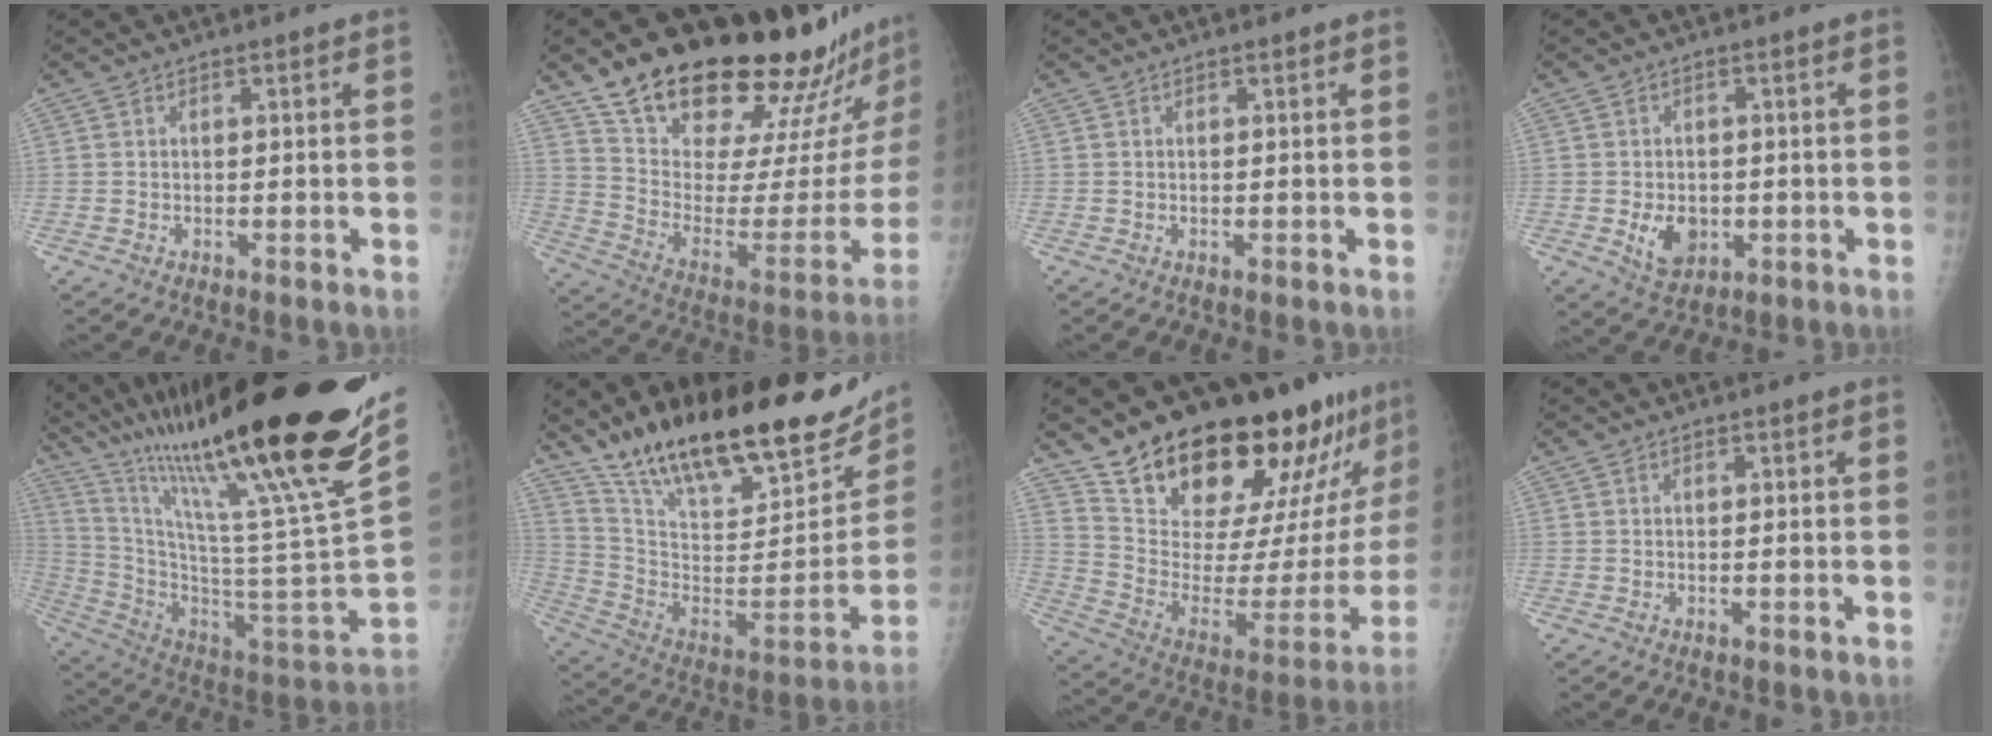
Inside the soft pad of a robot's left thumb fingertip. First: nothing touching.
{"total": 31.0, "force": [25.3, 7.2, 16.3], "torque": [-0.220, -0.151, 0.370]}
{"total": 0.0}
{"total": 6.0, "force": [-1.2, 4.5, 3.7], "torque": [-0.043, -0.002, -0.008]}
{"total": 40.8, "force": [27.0, 4.8, 30.3], "torque": [-0.428, -0.110, 0.433]}
{"total": 31.2, "force": [22.2, 10.0, 19.5], "torque": [-0.289, -0.073, 0.358]}
{"total": 28.5, "force": [22.6, 9.3, 14.7], "torque": [-0.183, -0.125, 0.333]}
{"total": 0.0}